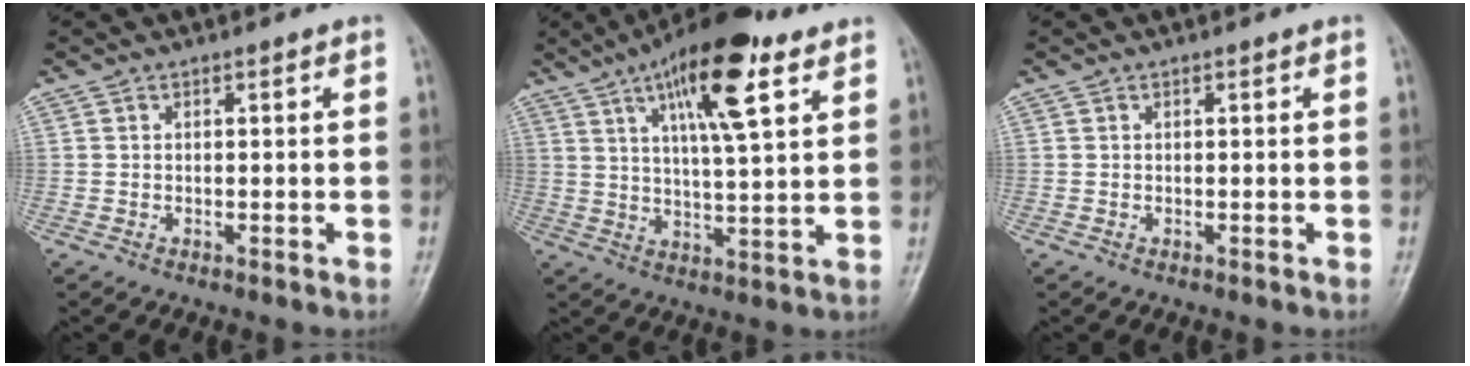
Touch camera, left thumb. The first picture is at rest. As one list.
[{"total": 16.1, "force": [8.3, 4.4, 13.1], "torque": [-0.196, -0.021, 0.133]}, {"total": 0.0}]